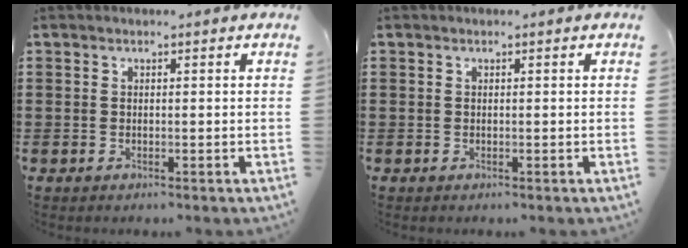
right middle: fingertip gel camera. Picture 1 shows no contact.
{"total": 0.0}